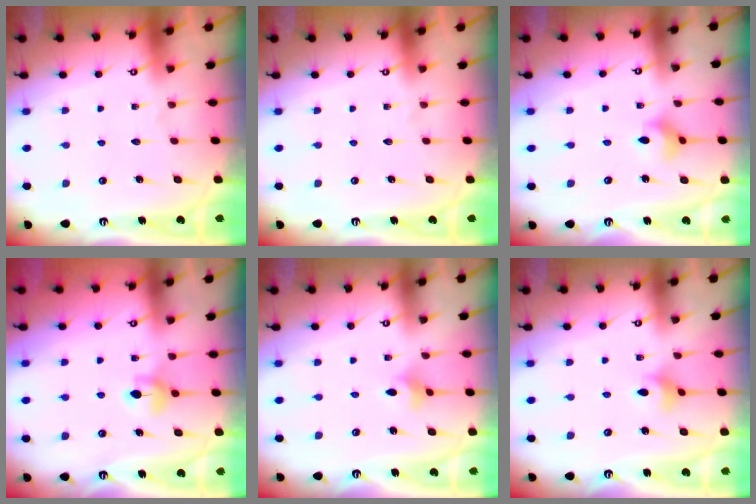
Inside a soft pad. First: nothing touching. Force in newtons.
{"total": 0.0}
{"total": 4.3, "press": 4.3, "slide": 0.6}
{"total": 5.7, "press": 5.6, "slide": 0.6}
{"total": 2.9, "press": 2.9, "slide": 0.6}
{"total": 4.7, "press": 4.6, "slide": 0.6}